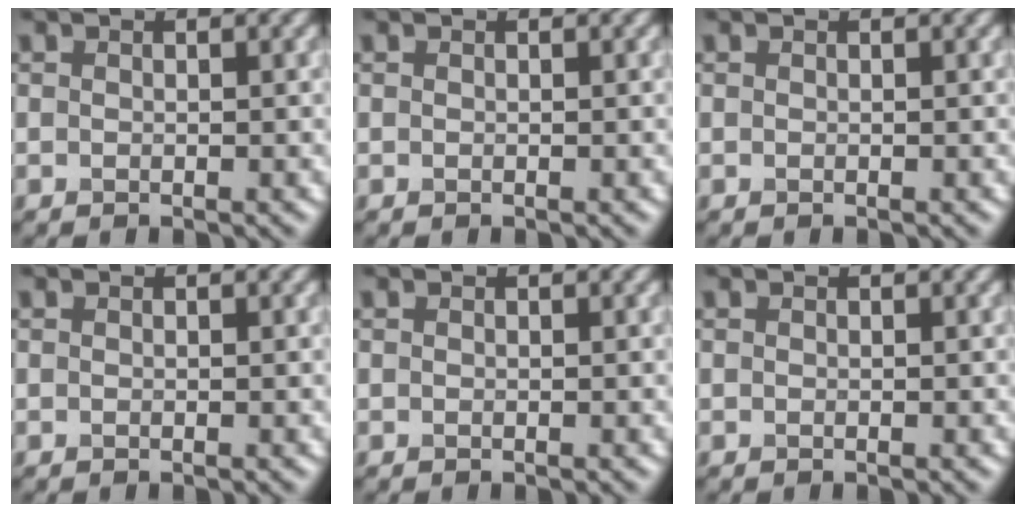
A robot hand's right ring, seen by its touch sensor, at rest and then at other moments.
{"total": 0.0}
{"total": 0.0}
{"total": 0.0}
{"total": 0.0}
{"total": 0.0}